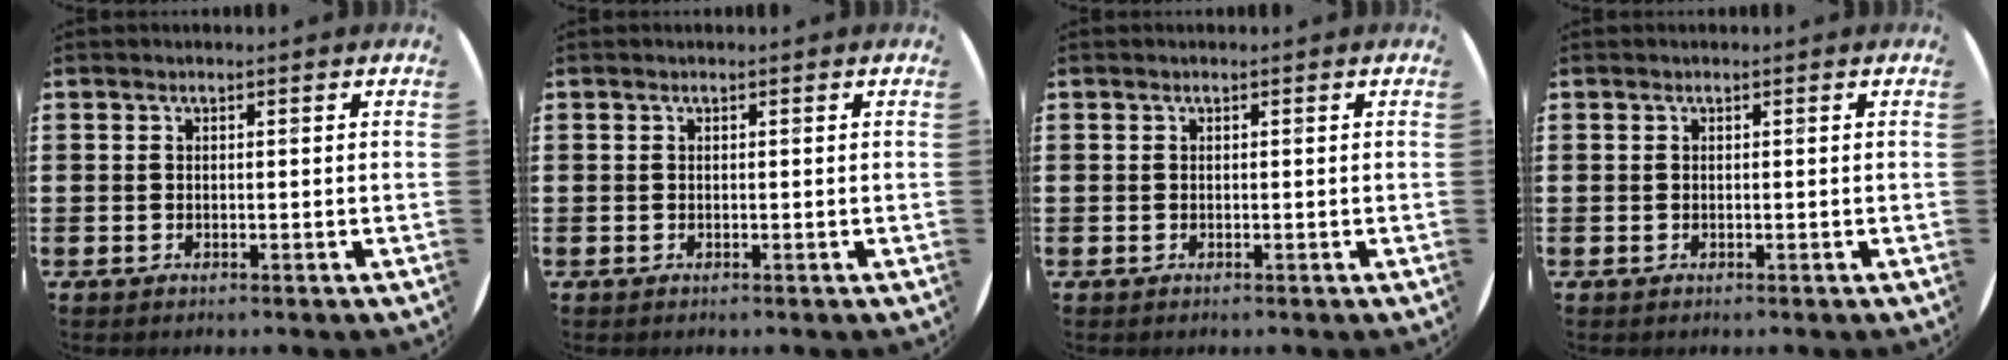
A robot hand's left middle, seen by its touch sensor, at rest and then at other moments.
{"total": 0.0}
{"total": 0.0}
{"total": 0.0}